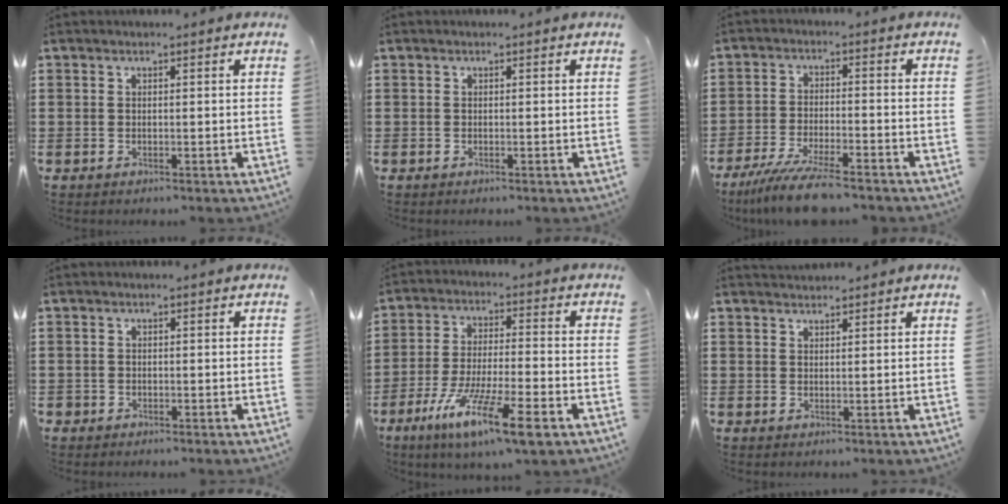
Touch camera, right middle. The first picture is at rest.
{"total": 0.0}
{"total": 7.6, "force": [-6.4, 0.3, 4.1], "torque": [-0.084, -0.011, -0.121]}
{"total": 0.8, "force": [-0.6, 0.5, 0.0], "torque": [-0.001, 0.003, -0.013]}
{"total": 11.6, "force": [-7.5, 1.8, 8.7], "torque": [-0.167, 0.002, -0.139]}
{"total": 1.4, "force": [1.4, 0.1, -0.1], "torque": [-0.001, 0.001, 0.027]}